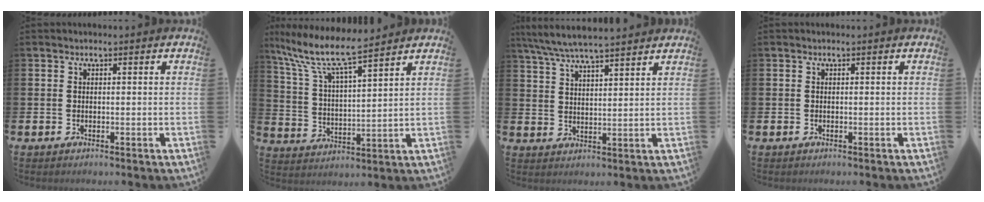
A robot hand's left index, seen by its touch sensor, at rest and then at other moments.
{"total": 9.1, "force": [8.1, 1.1, 4.0], "torque": [-0.113, -0.047, 0.139]}
{"total": 6.6, "force": [6.2, 0.4, 2.2], "torque": [-0.062, -0.026, 0.112]}
{"total": 0.0}